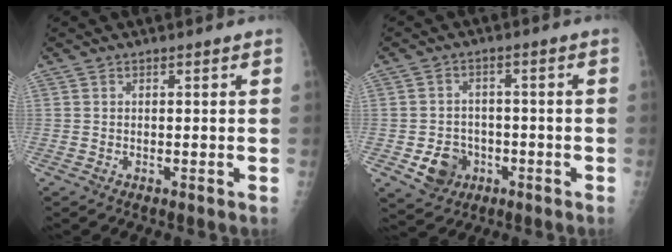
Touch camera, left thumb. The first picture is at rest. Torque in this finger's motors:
{"motor_torque": [-0.29, 0.33, 0.20, 0.09, 0.02]}